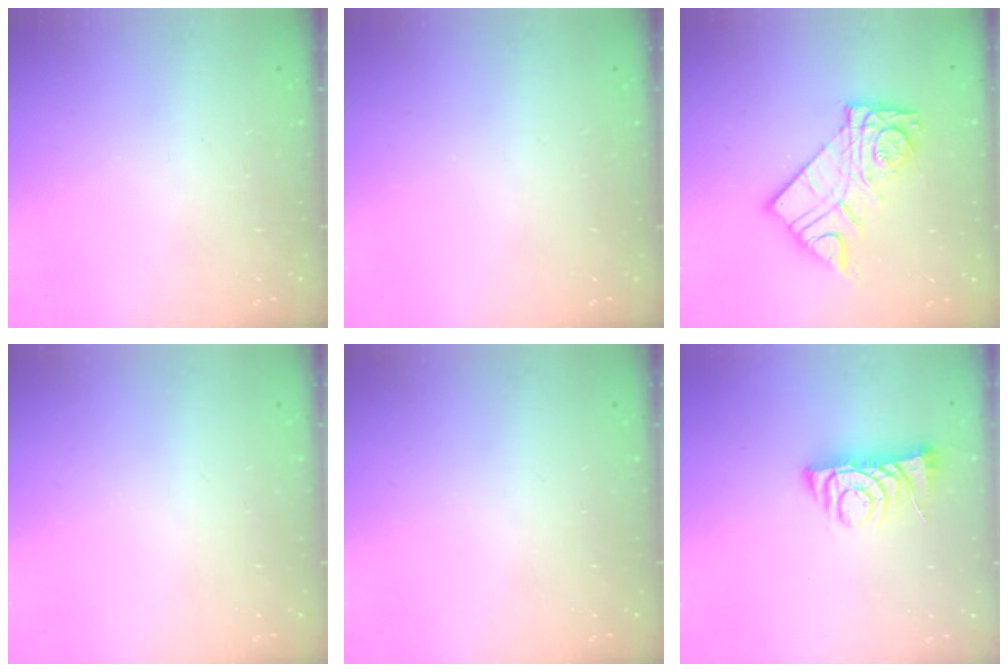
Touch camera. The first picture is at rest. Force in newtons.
{"total": 0.0}
{"total": 14.8, "press": 14.7, "slide": 1.6}
{"total": 0.0}
{"total": 0.0}
{"total": 7.6, "press": 7.5, "slide": 1.0}